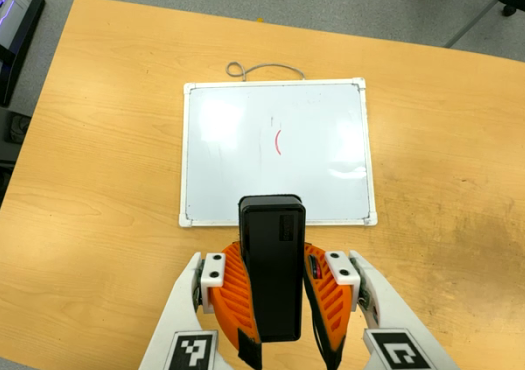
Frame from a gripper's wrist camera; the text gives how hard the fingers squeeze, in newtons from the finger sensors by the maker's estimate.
{"total": 11.6, "left": 9.7, "right": 13.4}